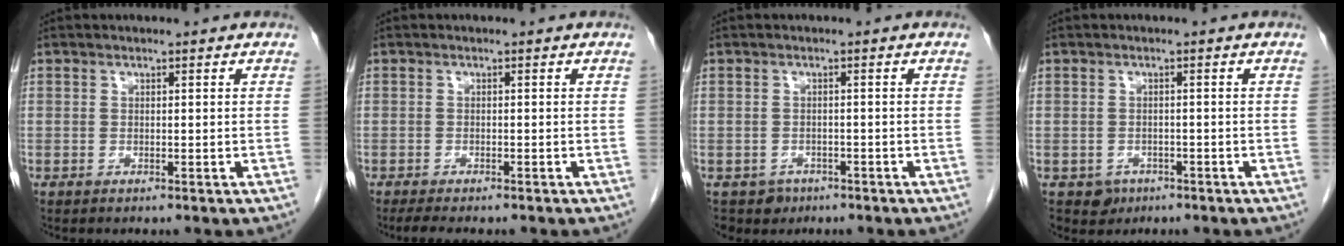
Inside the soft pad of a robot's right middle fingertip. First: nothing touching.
{"total": 4.6, "force": [-3.8, 1.0, 2.4], "torque": [-0.035, -0.012, -0.053]}
{"total": 2.6, "force": [-1.7, 1.9, -0.3], "torque": [0.001, 0.006, -0.028]}
{"total": 2.6, "force": [-1.3, 2.2, 0.4], "torque": [-0.004, 0.007, -0.014]}